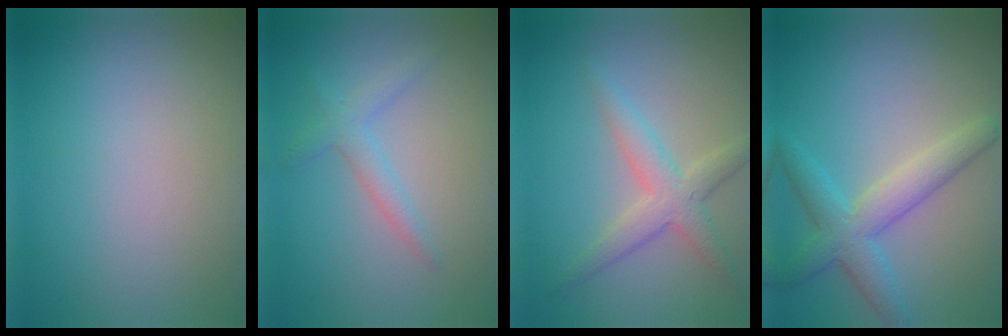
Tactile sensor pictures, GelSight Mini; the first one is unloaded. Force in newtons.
{"total": 2.0, "press": 2.0, "slide": 0.2}
{"total": 3.4, "press": 3.4, "slide": 0.0}
{"total": 4.5, "press": 4.5, "slide": 0.1}